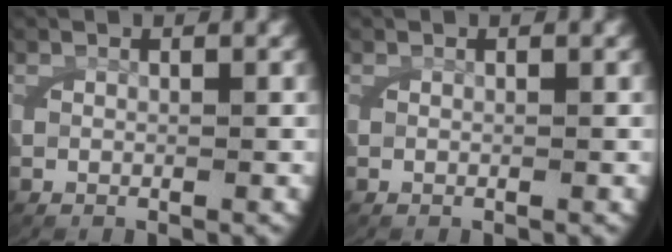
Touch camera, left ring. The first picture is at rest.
{"total": 0.0}